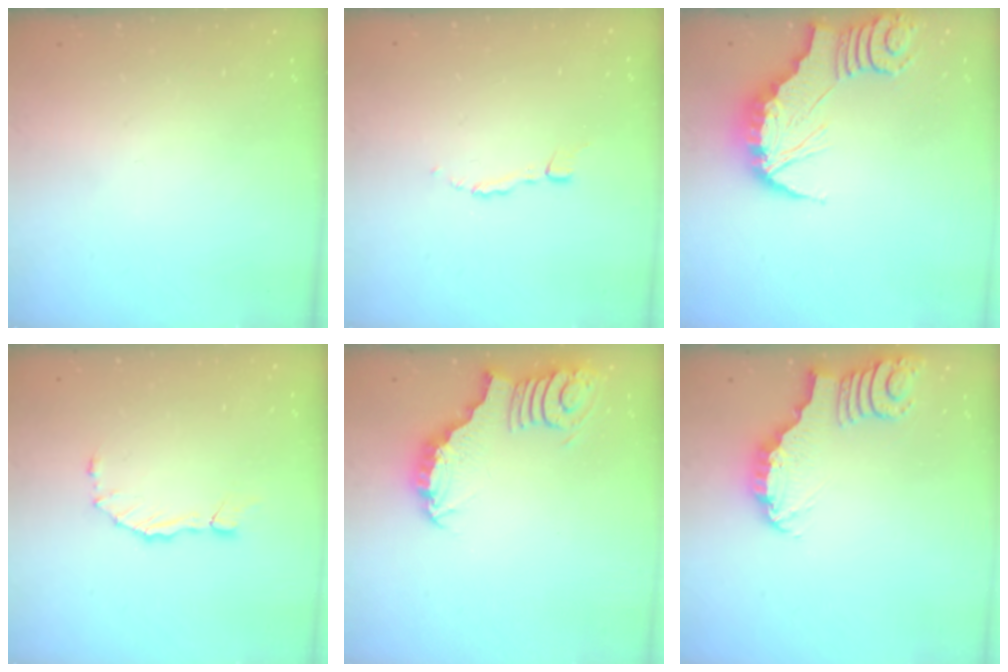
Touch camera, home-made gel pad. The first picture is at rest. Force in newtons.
{"total": 2.7, "press": 2.7, "slide": 0.2}
{"total": 2.2, "press": 2.2, "slide": 0.2}
{"total": 1.7, "press": 1.6, "slide": 0.1}
{"total": 3.7, "press": 3.6, "slide": 0.7}
{"total": 3.3, "press": 3.3, "slide": 0.3}